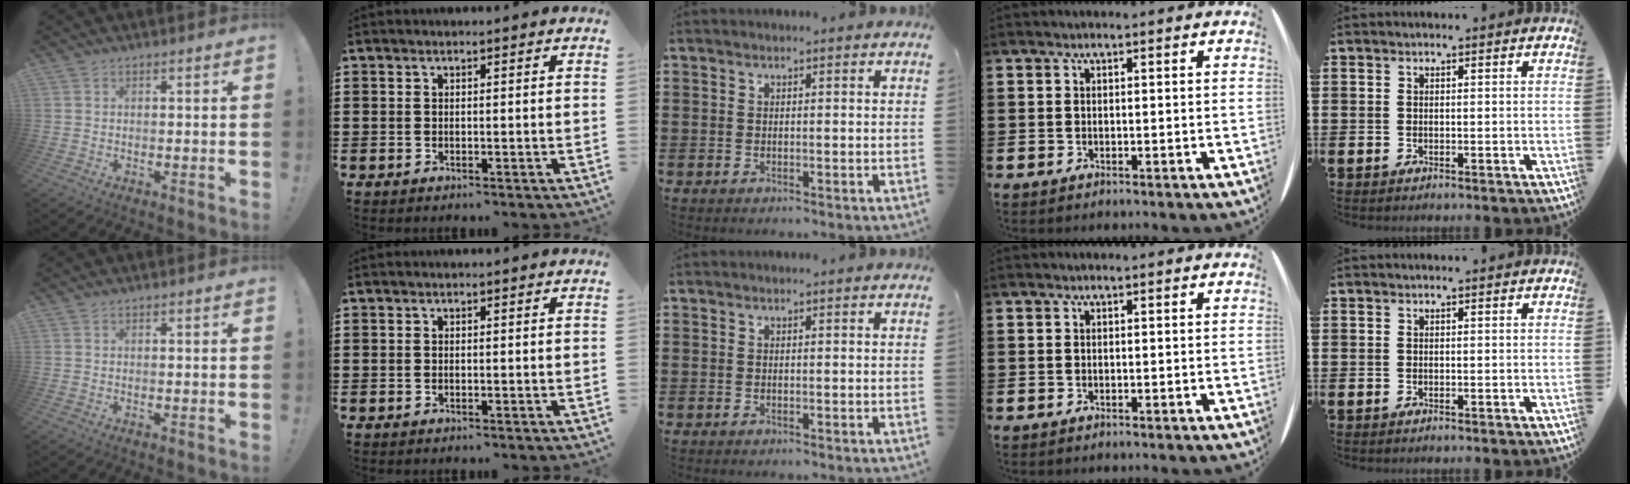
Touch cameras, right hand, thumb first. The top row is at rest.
{}